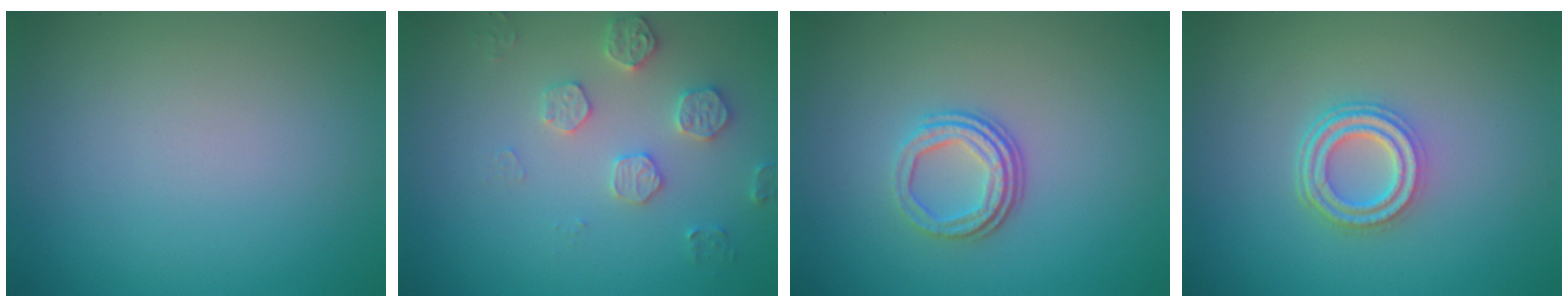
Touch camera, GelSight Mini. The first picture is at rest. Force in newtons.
{"total": 2.7, "press": 2.7, "slide": 0.5}
{"total": 3.3, "press": 2.4, "slide": 2.3}
{"total": 3.9, "press": 3.0, "slide": 2.5}